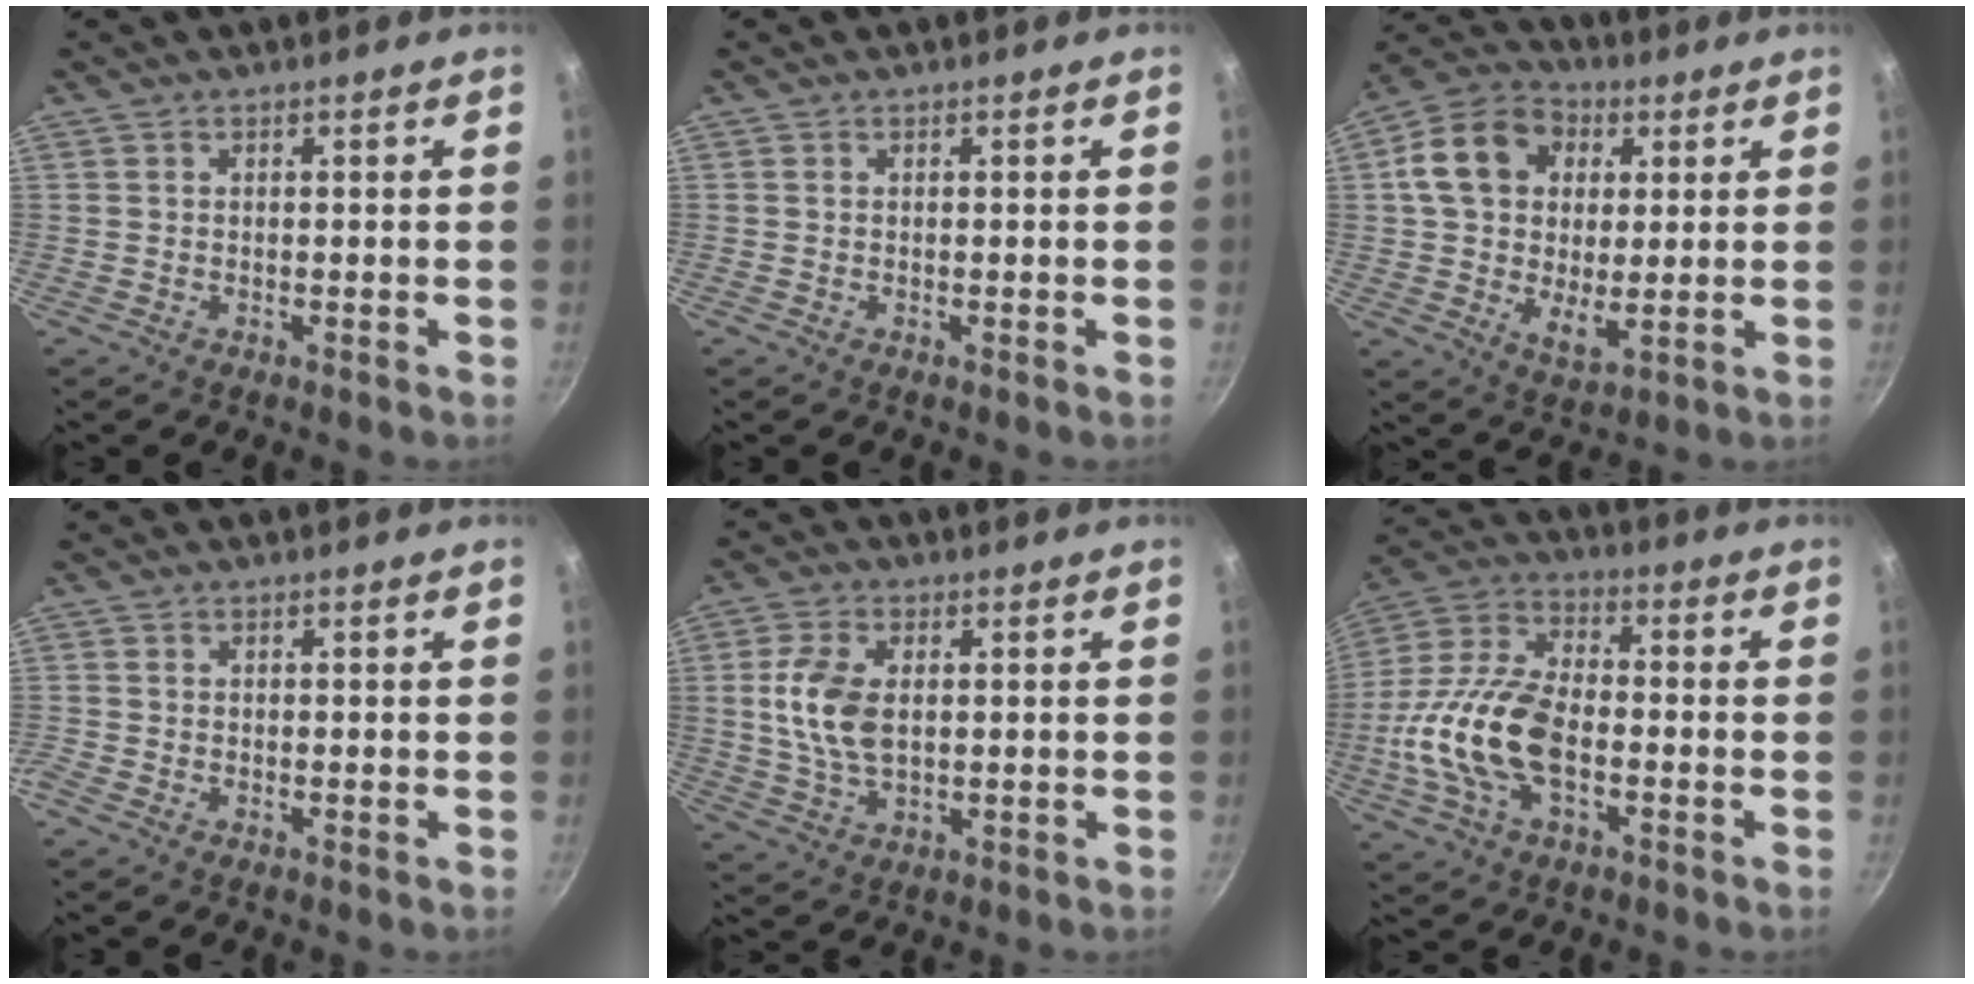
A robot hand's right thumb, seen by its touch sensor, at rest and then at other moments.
{"total": 0.0}
{"total": 15.9, "force": [3.8, 11.4, 10.4], "torque": [-0.170, -0.004, 0.050]}
{"total": 0.6, "force": [-0.4, 0.4, 0.3], "torque": [-0.009, -0.001, -0.012]}
{"total": 9.7, "force": [1.2, 5.7, 7.8], "torque": [-0.150, 0.000, 0.022]}
{"total": 17.5, "force": [-3.6, 9.5, 14.2], "torque": [-0.273, 0.035, -0.084]}